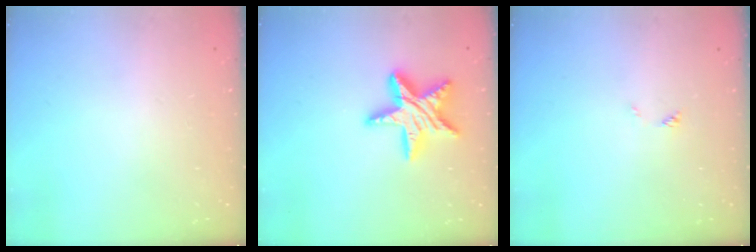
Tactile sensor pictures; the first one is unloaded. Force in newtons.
{"total": 15.4, "press": 15.4, "slide": 0.8}
{"total": 0.0}